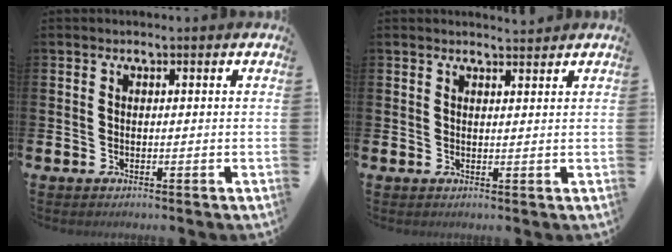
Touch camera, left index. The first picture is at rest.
{"total": 1.8, "force": [1.8, 0.1, -0.2], "torque": [0.011, -0.011, 0.031]}